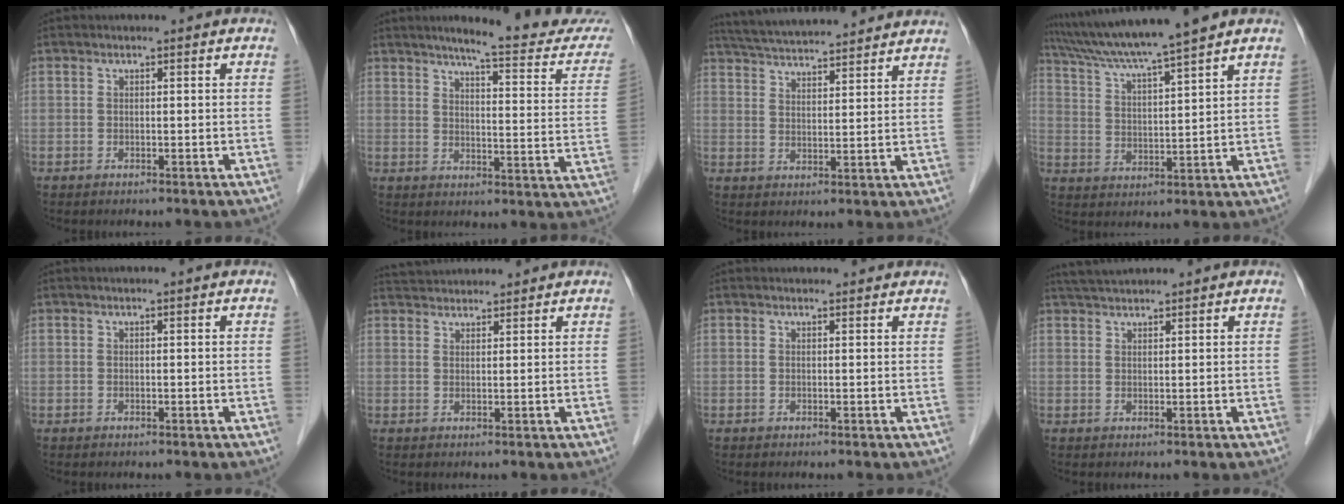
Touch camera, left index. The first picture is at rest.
{"total": 16.9, "force": [14.9, 1.2, 7.9], "torque": [-0.090, -0.050, 0.171]}
{"total": 15.7, "force": [14.4, 1.5, 6.2], "torque": [-0.110, 0.034, 0.212]}
{"total": 12.2, "force": [10.4, -1.7, 6.1], "torque": [-0.109, 0.011, 0.178]}
{"total": 0.0}
{"total": 4.9, "force": [4.8, 0.3, 0.9], "torque": [-0.020, 0.033, 0.078]}
{"total": 2.4, "force": [2.3, 0.3, 0.3], "torque": [-0.010, 0.007, 0.021]}
{"total": 3.6, "force": [3.4, -0.3, 1.3], "torque": [-0.021, 0.024, 0.064]}